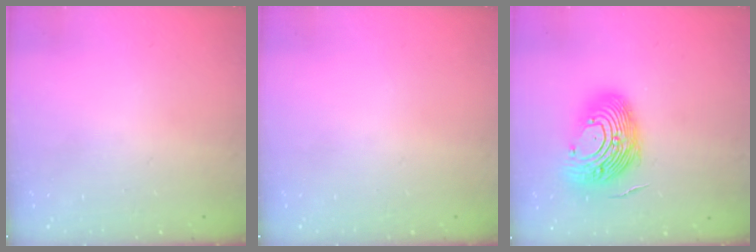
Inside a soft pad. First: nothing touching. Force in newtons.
{"total": 0.0}
{"total": 15.5, "press": 14.6, "slide": 5.1}